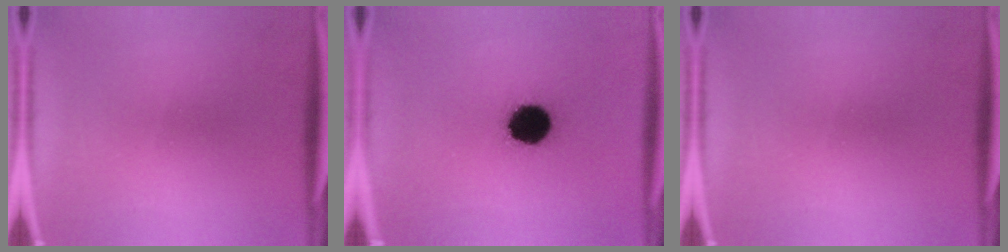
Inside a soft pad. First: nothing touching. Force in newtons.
{"total": 12.4}
{"total": 0.0}